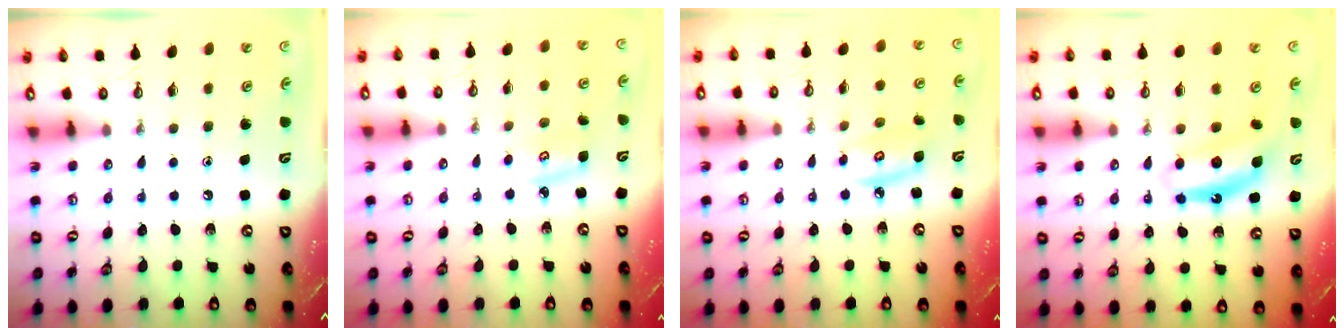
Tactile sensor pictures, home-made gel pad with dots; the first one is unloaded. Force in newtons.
{"total": 4.0, "press": 4.0, "slide": 0.4}
{"total": 5.2, "press": 5.1, "slide": 0.3}
{"total": 7.4, "press": 7.4, "slide": 0.2}